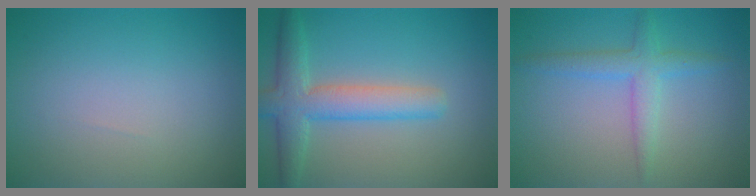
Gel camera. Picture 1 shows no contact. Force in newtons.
{"total": 4.9, "press": 4.9, "slide": 0.2}
{"total": 2.7, "press": 2.7, "slide": 0.1}